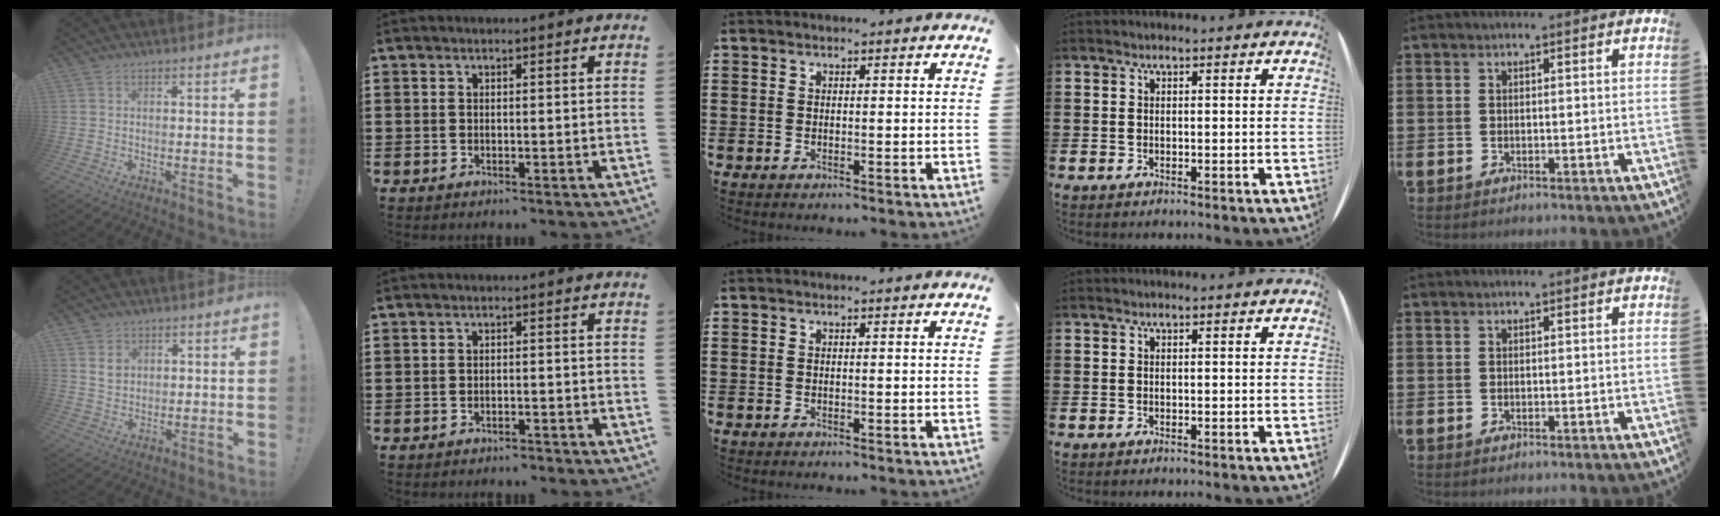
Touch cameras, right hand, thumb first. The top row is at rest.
{"thumb": {"total": 4.3, "force": [2.2, 3.5, 1.5], "torque": [-0.009, -0.008, 0.037]}, "index": {"total": 1.5, "force": [-1.4, 0.2, 0.2], "torque": [-0.009, 0.002, -0.030]}}